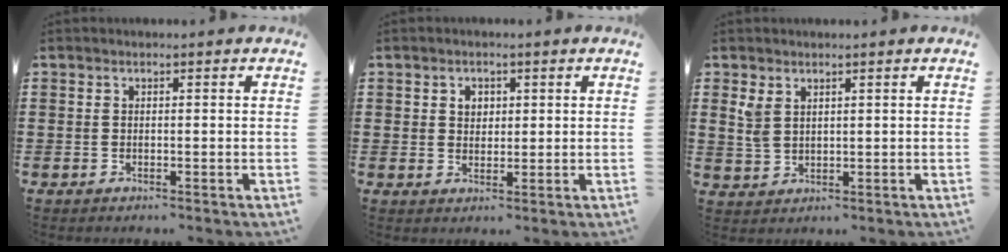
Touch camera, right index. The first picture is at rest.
{"total": 1.9, "force": [0.8, 1.6, 0.7], "torque": [-0.021, 0.009, 0.014]}
{"total": 3.0, "force": [1.8, 1.7, 1.6], "torque": [-0.036, 0.006, 0.034]}